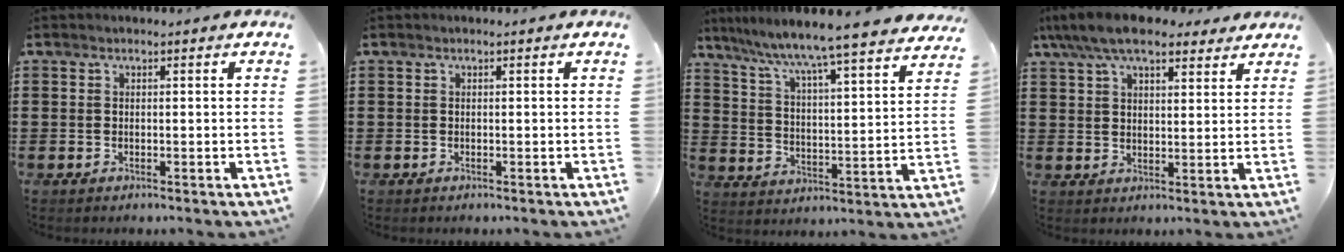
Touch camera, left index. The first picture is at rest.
{"total": 0.0}
{"total": 6.5, "force": [5.9, -0.9, 2.6], "torque": [-0.077, -0.052, 0.092]}
{"total": 8.5, "force": [6.9, 2.4, 4.3], "torque": [-0.103, -0.008, 0.128]}